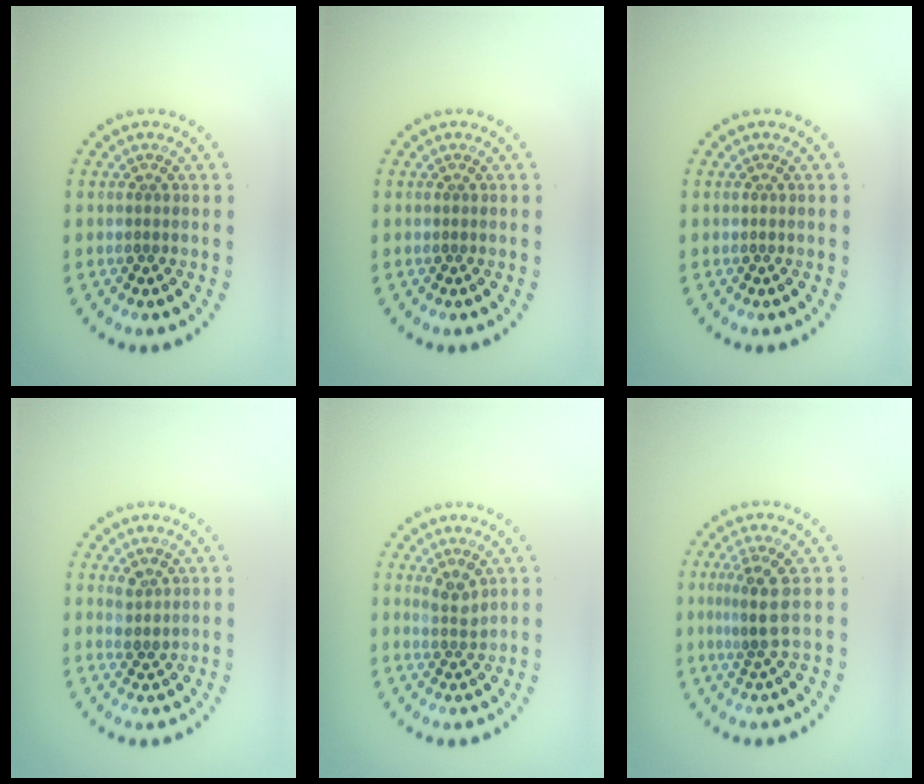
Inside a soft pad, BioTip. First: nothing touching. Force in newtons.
{"total": 0.0}
{"total": 0.0}
{"total": 1.5, "press": 1.3, "slide": 0.8}
{"total": 1.8, "press": 1.4, "slide": 1.2}
{"total": 2.8, "press": 2.2, "slide": 1.8}